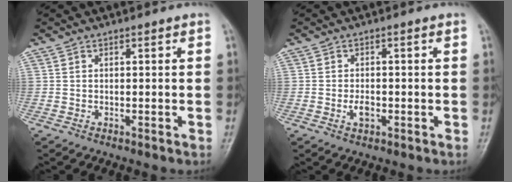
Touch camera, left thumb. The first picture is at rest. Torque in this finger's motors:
{"motor_torque": [0.02, 0.08, 0.34, 0.14, 0.00]}